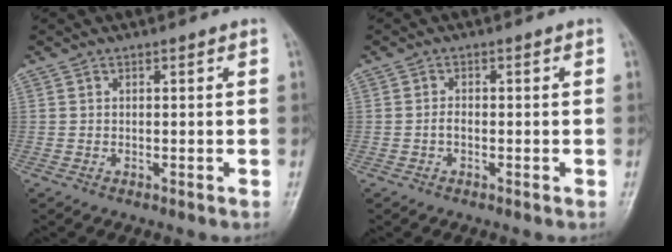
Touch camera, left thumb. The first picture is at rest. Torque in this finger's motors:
{"motor_torque": [0.17, 0.05, -0.07, -0.02, 0.00]}